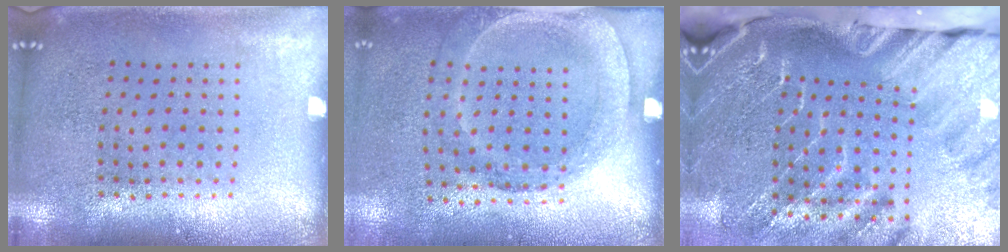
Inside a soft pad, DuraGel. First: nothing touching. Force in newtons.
{"total": 1.8, "press": 1.2, "slide": 1.4}
{"total": 4.5, "press": 3.3, "slide": 3.0}